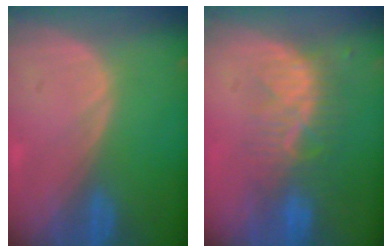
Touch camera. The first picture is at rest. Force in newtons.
{"total": 8.2, "press": 7.3, "slide": 3.7}